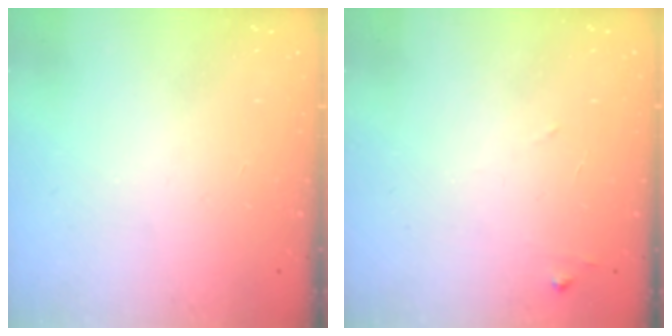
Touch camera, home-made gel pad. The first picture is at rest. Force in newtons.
{"total": 7.4, "press": 7.4, "slide": 0.4}